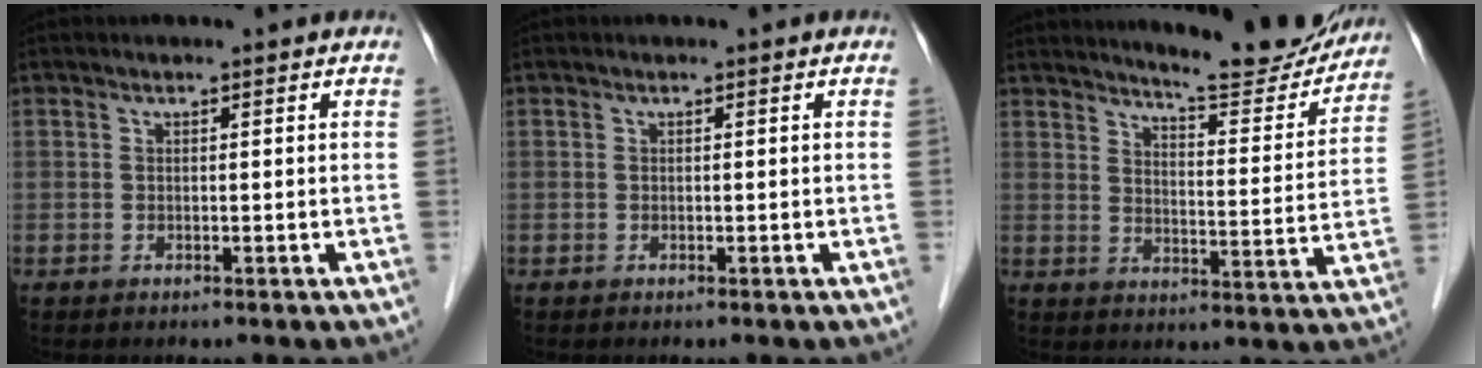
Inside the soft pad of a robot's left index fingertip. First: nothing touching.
{"total": 0.0}
{"total": 14.4, "force": [13.7, 1.6, 4.4], "torque": [-0.057, -0.037, 0.173]}